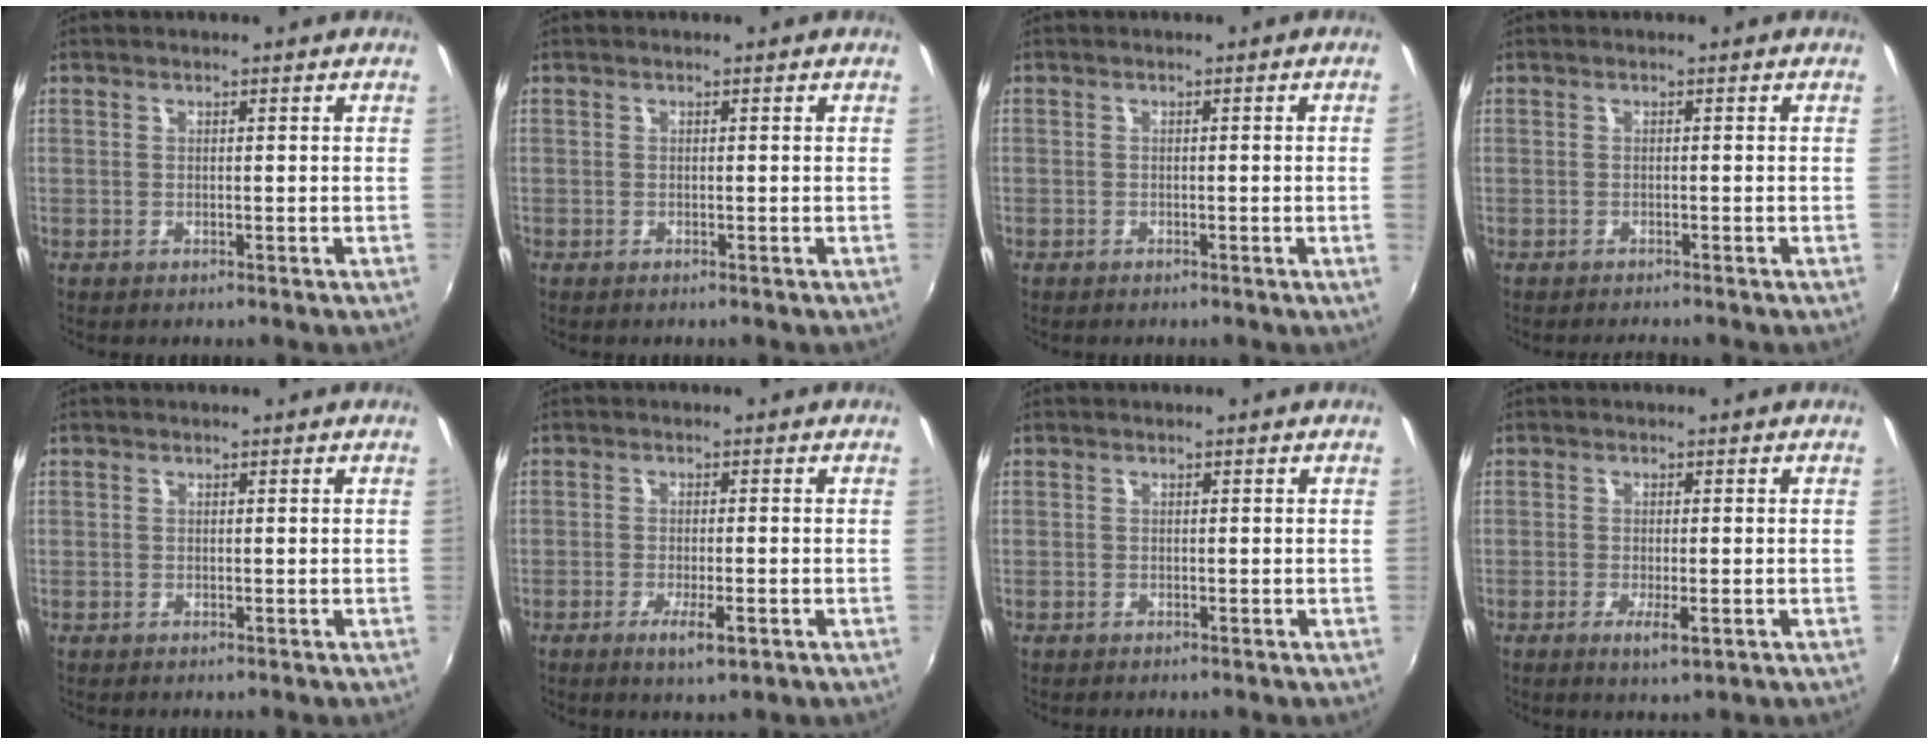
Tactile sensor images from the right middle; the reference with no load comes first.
{"total": 0.0}
{"total": 1.4, "force": [-0.1, -0.9, 1.1], "torque": [-0.011, -0.009, 0.001]}
{"total": 1.6, "force": [-1.5, 0.1, 0.4], "torque": [-0.013, -0.011, -0.026]}
{"total": 0.0}
{"total": 4.2, "force": [-1.9, 0.8, 3.7], "torque": [-0.072, -0.011, -0.030]}
{"total": 0.0}
{"total": 3.2, "force": [-1.1, 0.6, 2.9], "torque": [-0.056, -0.010, -0.016]}